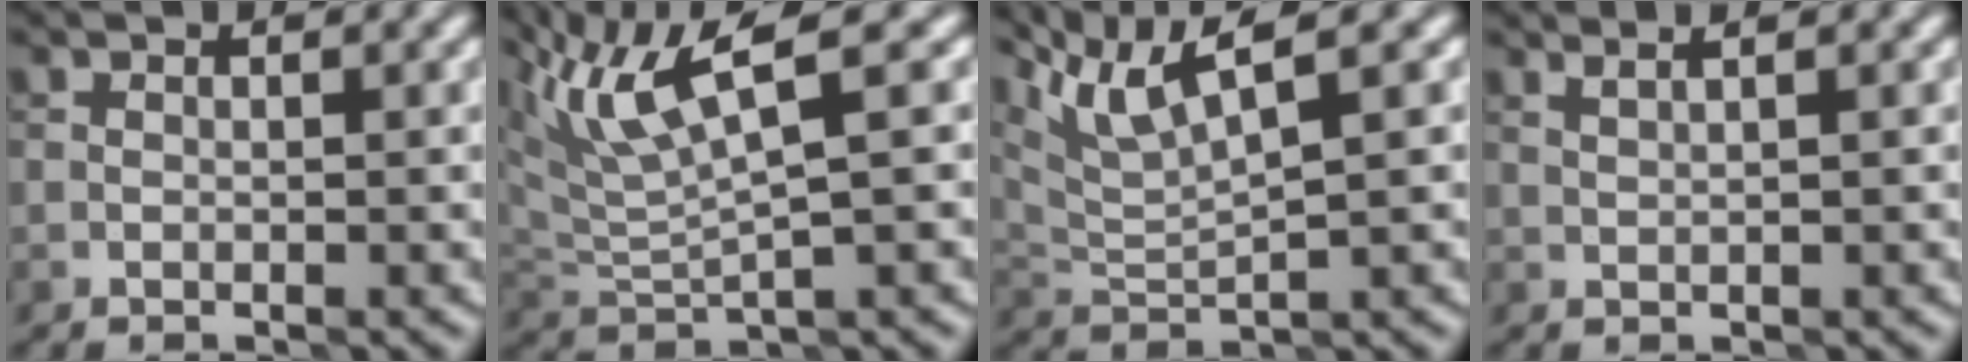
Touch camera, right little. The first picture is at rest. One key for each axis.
{"total": 6.8, "fx": 4.3, "fy": 1.0, "fz": 5.3, "tx": -0.106, "ty": 0.014, "tz": 0.086}
{"total": 5.7, "fx": 4.1, "fy": 0.7, "fz": 3.9, "tx": -0.081, "ty": 0.016, "tz": 0.086}
{"total": 2.1, "fx": 1.8, "fy": 0.5, "fz": 1.1, "tx": 0.001, "ty": 0.005, "tz": 0.011}